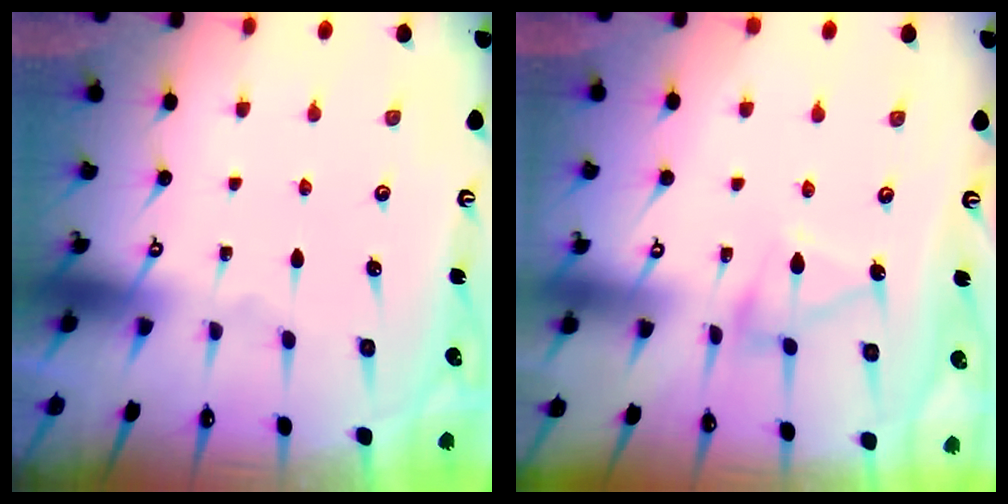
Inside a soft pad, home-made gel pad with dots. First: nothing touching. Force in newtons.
{"total": 7.2, "press": 7.2, "slide": 0.6}